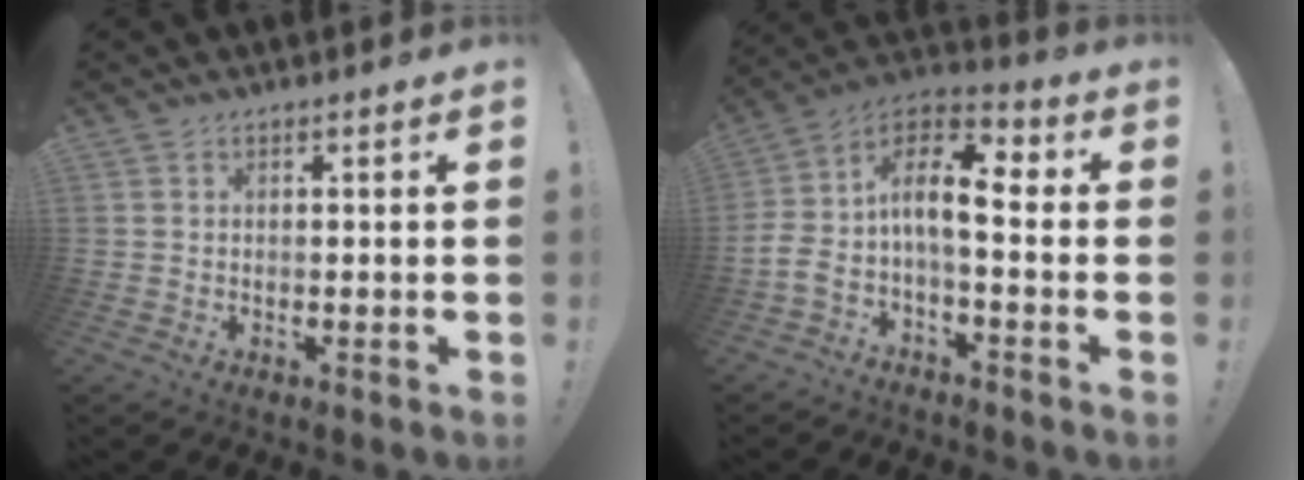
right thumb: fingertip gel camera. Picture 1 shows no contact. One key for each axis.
{"total": 14.0, "fx": 0.1, "fy": 7.0, "fz": 12.1, "tx": -0.231, "ty": 0.005, "tz": 0.001}